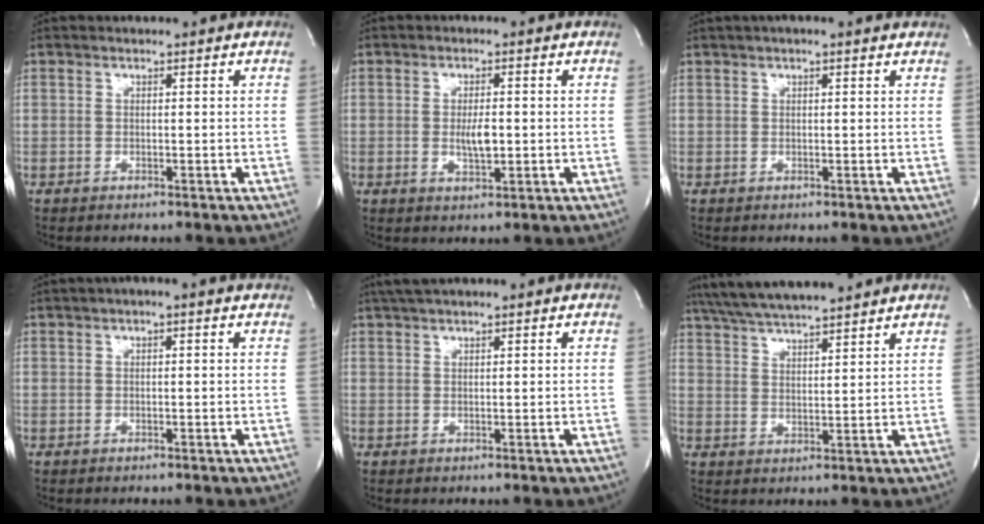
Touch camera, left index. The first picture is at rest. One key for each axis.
{"total": 3.5, "fx": -0.3, "fy": 1.1, "fz": 3.3, "tx": -0.062, "ty": -0.003, "tz": -0.002}
{"total": 3.5, "fx": 2.6, "fy": 0.5, "fz": 2.3, "tx": -0.037, "ty": 0.030, "tz": 0.037}
{"total": 2.8, "fx": 1.7, "fy": 0.4, "fz": 2.1, "tx": -0.034, "ty": 0.023, "tz": 0.022}
{"total": 4.6, "fx": 3.7, "fy": 0.4, "fz": 2.7, "tx": -0.050, "ty": 0.033, "tz": 0.065}
{"total": 13.4, "fx": 11.9, "fy": 0.9, "fz": 6.0, "tx": -0.113, "ty": 0.030, "tz": 0.190}